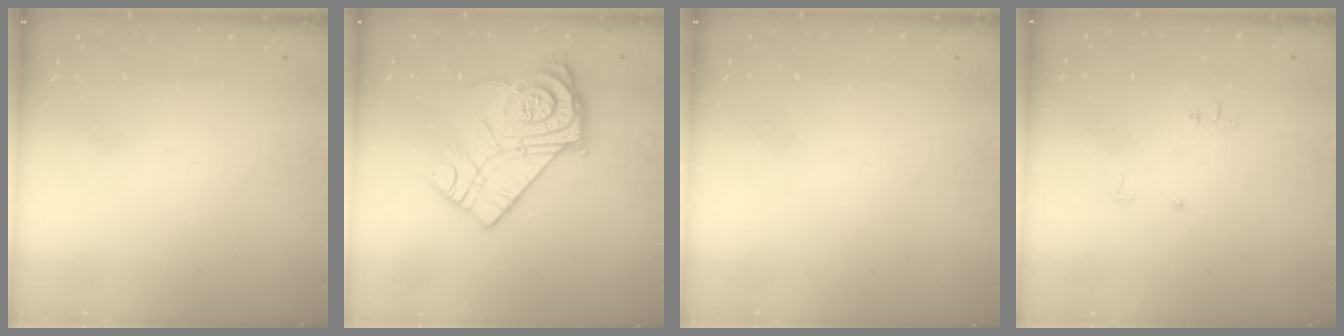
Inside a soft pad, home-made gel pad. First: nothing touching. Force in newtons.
{"total": 16.1, "press": 16.1, "slide": 1.1}
{"total": 0.0}
{"total": 4.7, "press": 4.7, "slide": 0.7}